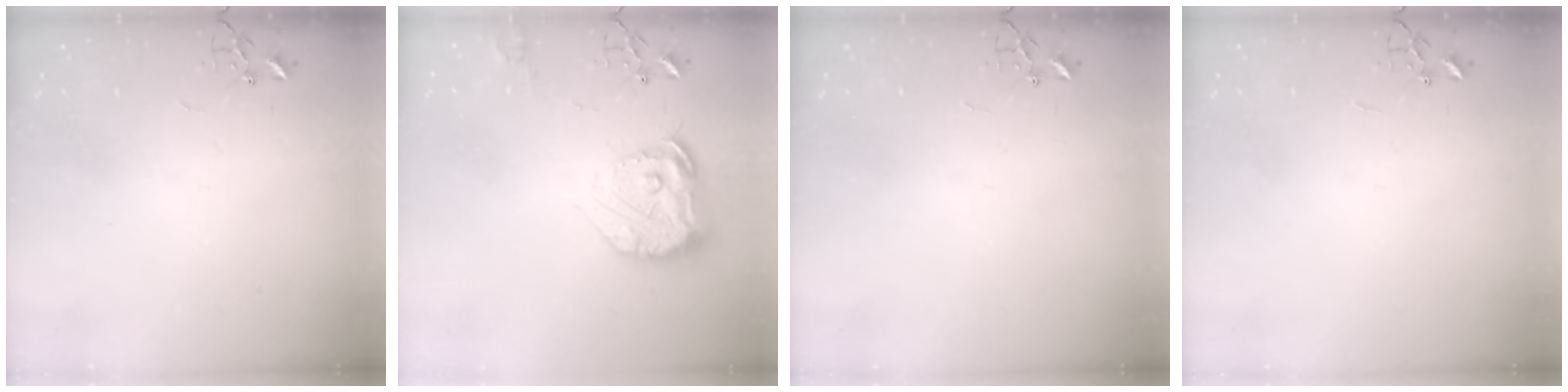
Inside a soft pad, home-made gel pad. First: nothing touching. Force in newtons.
{"total": 17.2, "press": 17.1, "slide": 1.4}
{"total": 0.0}
{"total": 0.0}